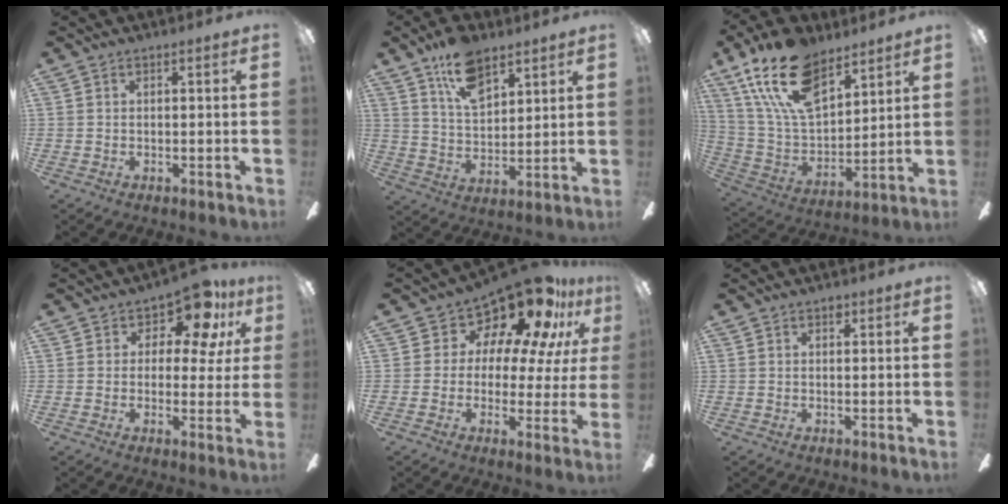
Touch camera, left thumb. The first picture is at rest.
{"total": 12.7, "force": [8.6, 6.3, 6.9], "torque": [-0.116, -0.034, 0.156]}
{"total": 21.3, "force": [13.4, 10.9, 12.5], "torque": [-0.252, -0.059, 0.244]}
{"total": 9.0, "force": [5.4, 4.9, 5.2], "torque": [-0.078, -0.035, 0.095]}
{"total": 16.4, "force": [12.6, 7.1, 7.8], "torque": [-0.119, -0.103, 0.214]}
{"total": 1.0, "force": [0.6, 0.7, 0.4], "torque": [-0.001, 0.000, 0.009]}